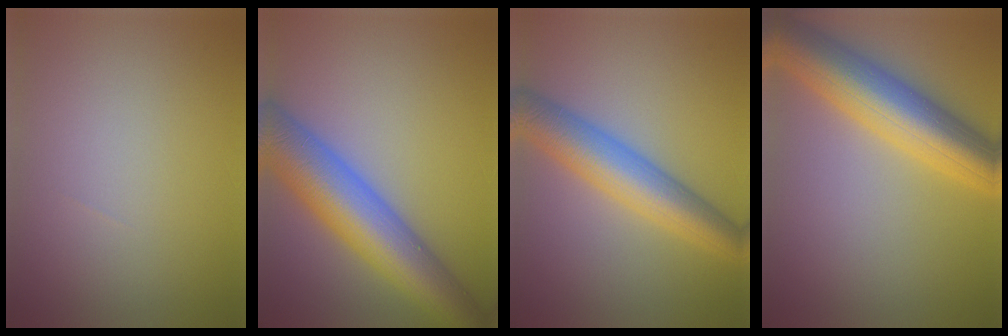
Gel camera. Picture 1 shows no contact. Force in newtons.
{"total": 10.1, "press": 10.1, "slide": 0.3}
{"total": 6.7, "press": 6.7, "slide": 0.1}
{"total": 9.6, "press": 9.6, "slide": 0.3}